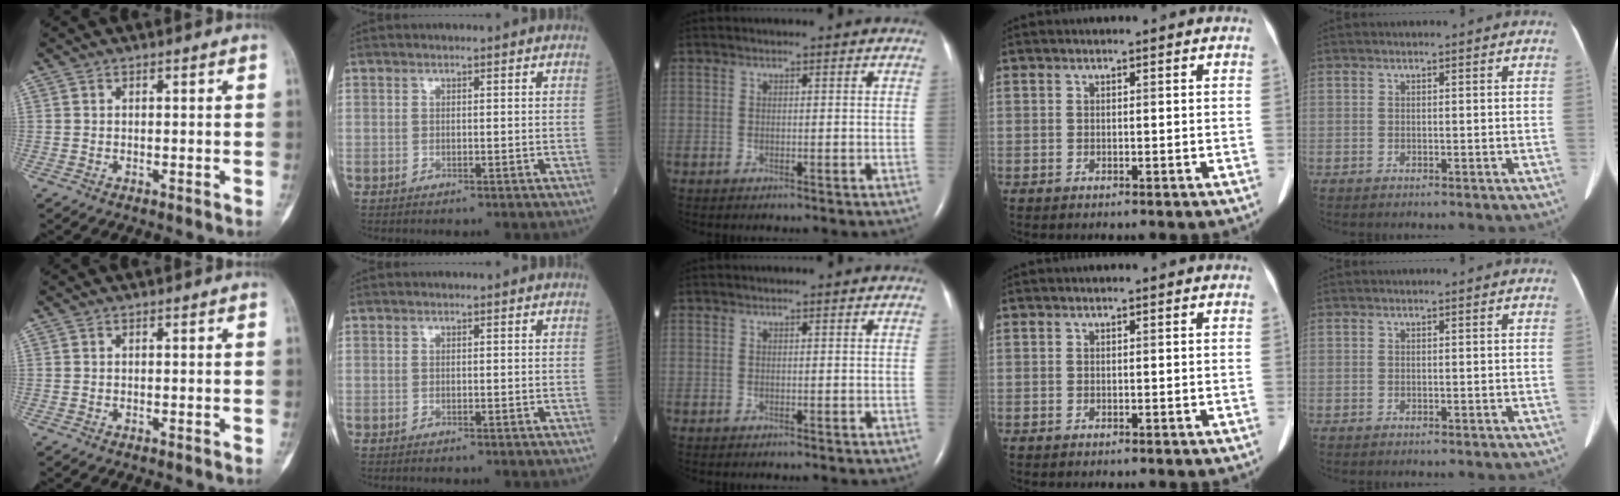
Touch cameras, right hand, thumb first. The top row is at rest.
{}